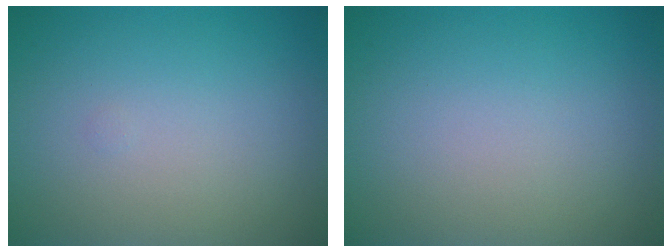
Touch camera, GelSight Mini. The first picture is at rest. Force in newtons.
{"total": 0.0}